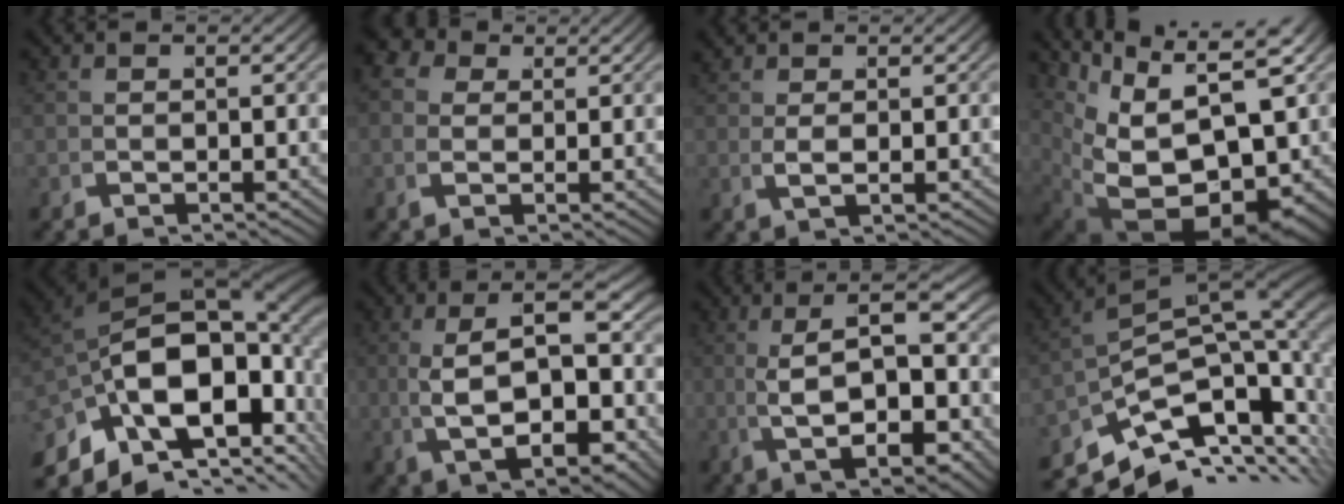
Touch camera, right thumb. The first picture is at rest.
{"total": 3.3, "force": [1.5, 2.5, 1.4], "torque": [-0.029, -0.007, 0.021]}
{"total": 1.3, "force": [0.9, 0.2, 1.0], "torque": [-0.023, -0.006, 0.024]}
{"total": 19.4, "force": [0.1, 12.2, 15.1], "torque": [-0.251, -0.036, 0.028]}
{"total": 17.9, "force": [-1.0, 11.7, 13.6], "torque": [-0.251, -0.052, 0.001]}
{"total": 10.6, "force": [0.4, 5.6, 8.9], "torque": [-0.165, -0.008, 0.017]}
{"total": 9.7, "force": [0.5, 4.5, 8.6], "torque": [-0.154, 0.000, 0.014]}
{"total": 14.7, "force": [-3.2, 9.1, 11.1], "torque": [-0.167, -0.028, -0.044]}